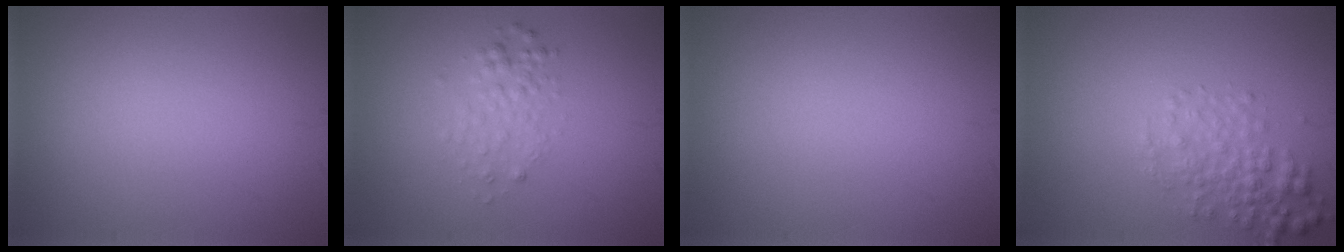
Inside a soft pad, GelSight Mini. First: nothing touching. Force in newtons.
{"total": 1.9, "press": 1.9, "slide": 0.1}
{"total": 0.0}
{"total": 2.9, "press": 2.9, "slide": 0.1}